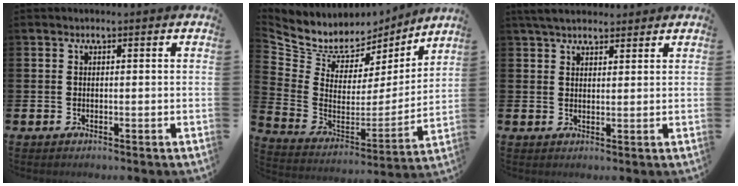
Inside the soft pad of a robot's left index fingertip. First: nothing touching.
{"total": 7.9, "force": [6.9, 3.7, 0.6], "torque": [-0.067, -0.051, 0.123]}
{"total": 4.1, "force": [3.7, 1.3, 1.2], "torque": [-0.030, -0.007, 0.069]}